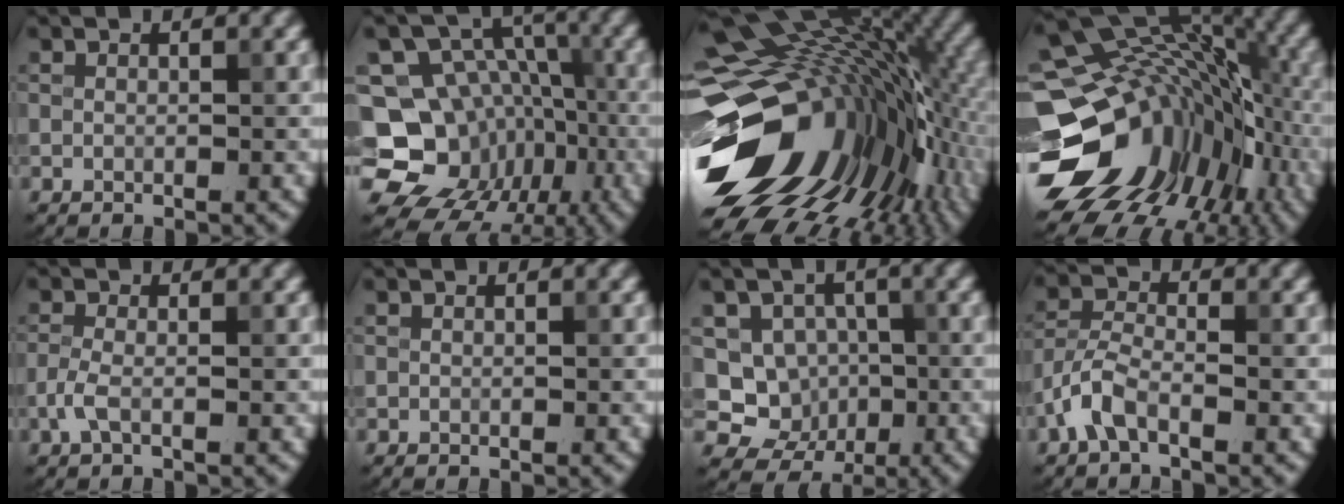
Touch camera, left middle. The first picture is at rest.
{"total": 15.1, "force": [-4.7, 13.3, 5.4], "torque": [-0.096, -0.003, -0.091]}
{"total": 19.4, "force": [-0.8, 12.9, 14.6], "torque": [-0.257, -0.047, 0.022]}
{"total": 16.6, "force": [-4.6, 12.4, 10.0], "torque": [-0.145, 0.001, -0.045]}
{"total": 1.7, "force": [-0.7, 0.6, 1.5], "torque": [-0.035, 0.001, -0.019]}
{"total": 0.0}
{"total": 5.6, "force": [-0.8, 5.2, 2.0], "torque": [-0.013, -0.004, -0.033]}
{"total": 3.3, "force": [-1.9, 1.4, 2.3], "torque": [-0.049, 0.007, -0.050]}